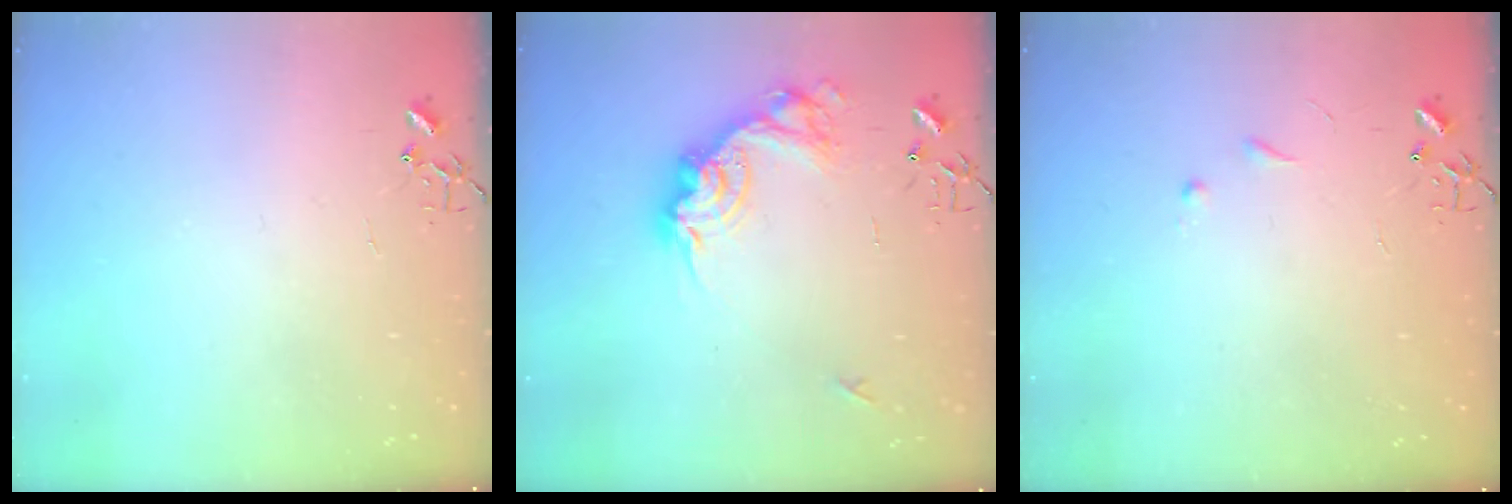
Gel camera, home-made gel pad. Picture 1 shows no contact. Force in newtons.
{"total": 17.6, "press": 17.6, "slide": 1.0}
{"total": 5.3, "press": 5.2, "slide": 0.7}